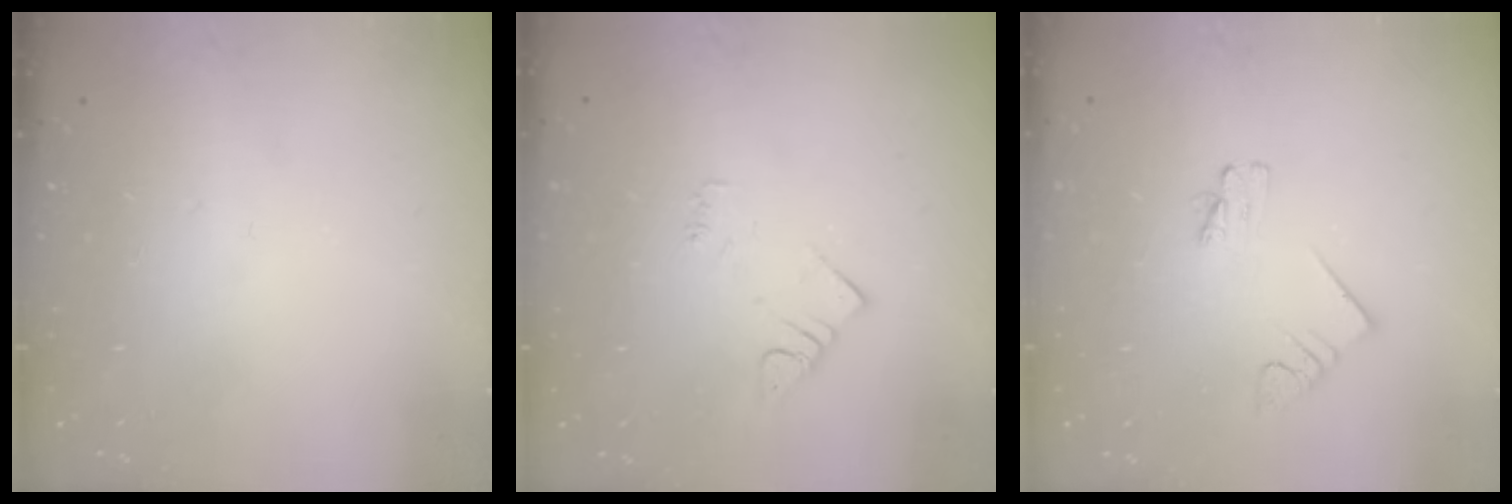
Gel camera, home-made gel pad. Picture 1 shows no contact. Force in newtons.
{"total": 4.5, "press": 4.5, "slide": 0.5}
{"total": 1.9, "press": 1.9, "slide": 0.1}